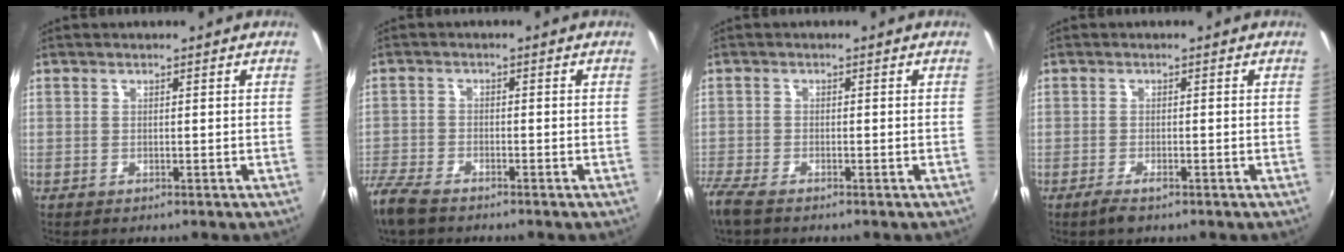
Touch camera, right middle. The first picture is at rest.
{"total": 7.8, "force": [-6.4, 2.5, 3.8], "torque": [-0.107, -0.028, -0.127]}
{"total": 4.5, "force": [-3.7, 0.9, 2.4], "torque": [-0.069, -0.018, -0.076]}
{"total": 2.7, "force": [-1.8, 0.6, 1.8], "torque": [-0.044, -0.006, -0.036]}